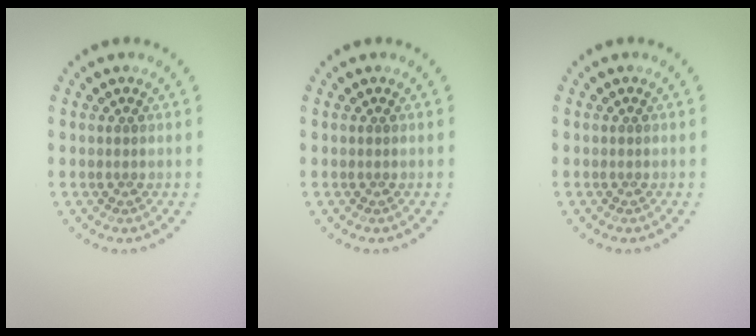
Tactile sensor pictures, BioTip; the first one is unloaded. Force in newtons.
{"total": 0.0}
{"total": 0.0}